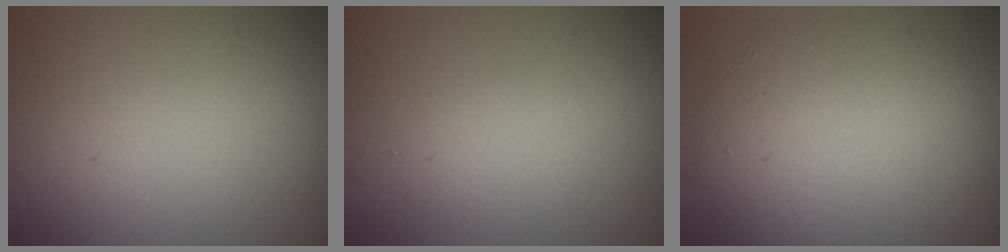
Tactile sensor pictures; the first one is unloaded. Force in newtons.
{"total": 1.3, "press": 1.3, "slide": 0.0}
{"total": 7.5, "press": 7.5, "slide": 0.6}